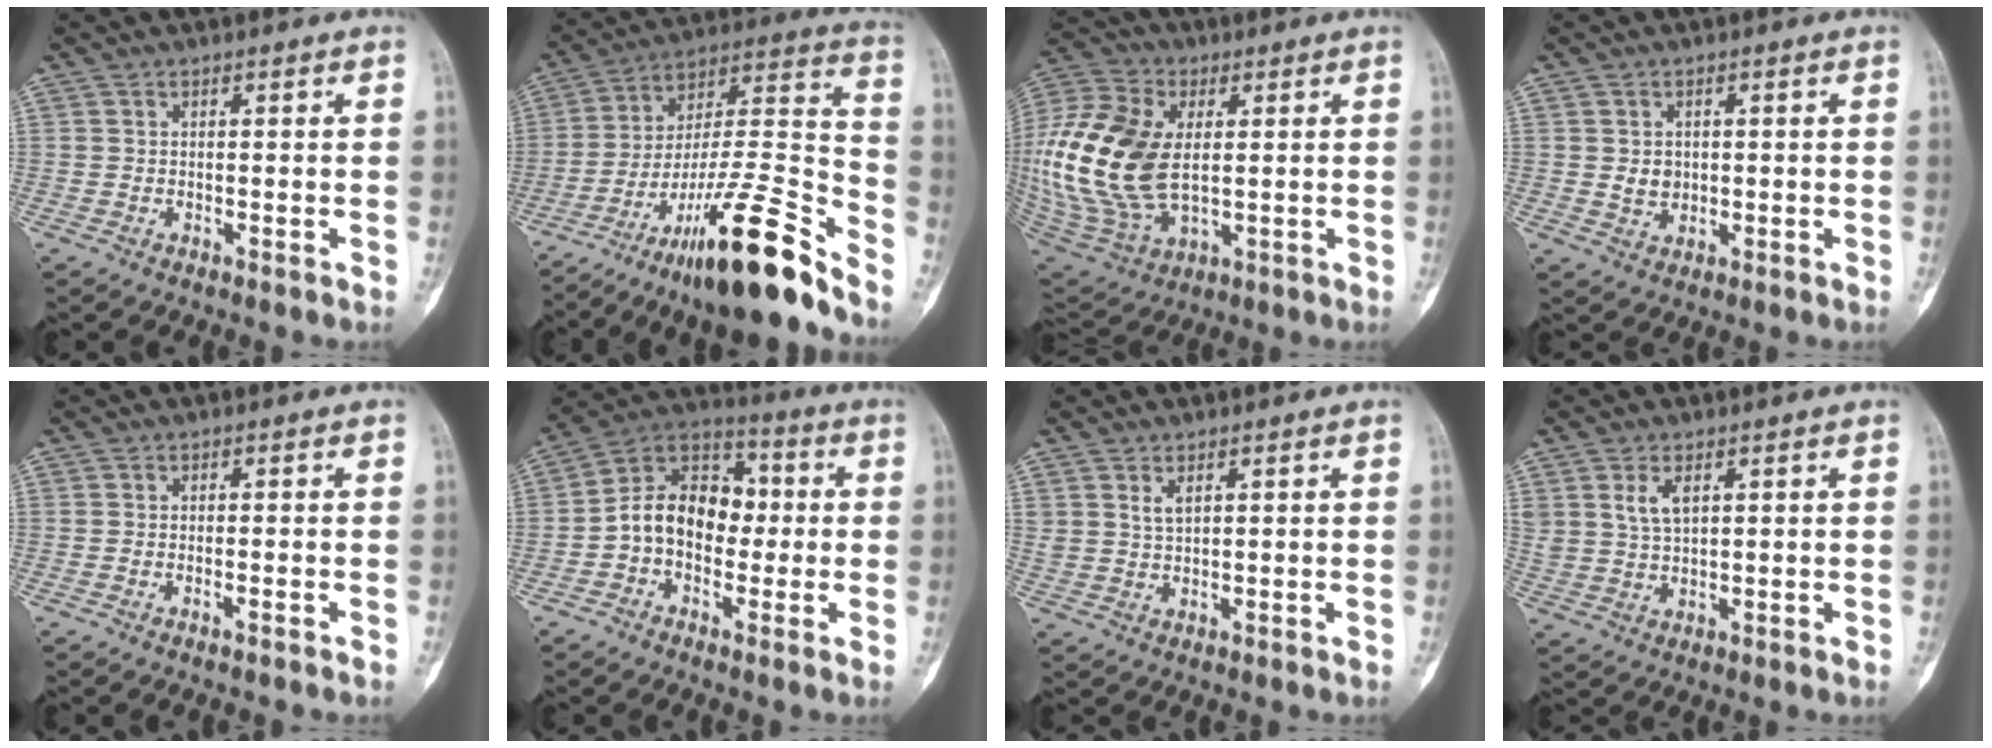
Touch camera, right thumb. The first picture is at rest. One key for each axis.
{"total": 23.8, "fx": -16.8, "fy": 3.4, "fz": 16.6, "tx": -0.257, "ty": 0.094, "tz": -0.279}
{"total": 23.1, "fx": 1.5, "fy": 14.1, "fz": 18.2, "tx": -0.400, "ty": -0.015, "tz": 0.034}
{"total": 3.0, "fx": 0.2, "fy": 2.5, "fz": 1.6, "tx": -0.015, "ty": -0.001, "tz": 0.009}
{"total": 0.9, "fx": -0.6, "fy": 0.1, "fz": 0.7, "tx": -0.016, "ty": 0.004, "tz": -0.008}
{"total": 12.6, "fx": -1.1, "fy": 9.2, "fz": 8.5, "tx": -0.113, "ty": 0.042, "tz": -0.033}
{"total": 2.5, "fx": 1.4, "fy": 1.3, "fz": 1.6, "tx": -0.026, "ty": -0.009, "tz": 0.032}
{"total": 4.6, "fx": 2.0, "fy": 2.5, "fz": 3.3, "tx": -0.059, "ty": -0.009, "tz": 0.046}